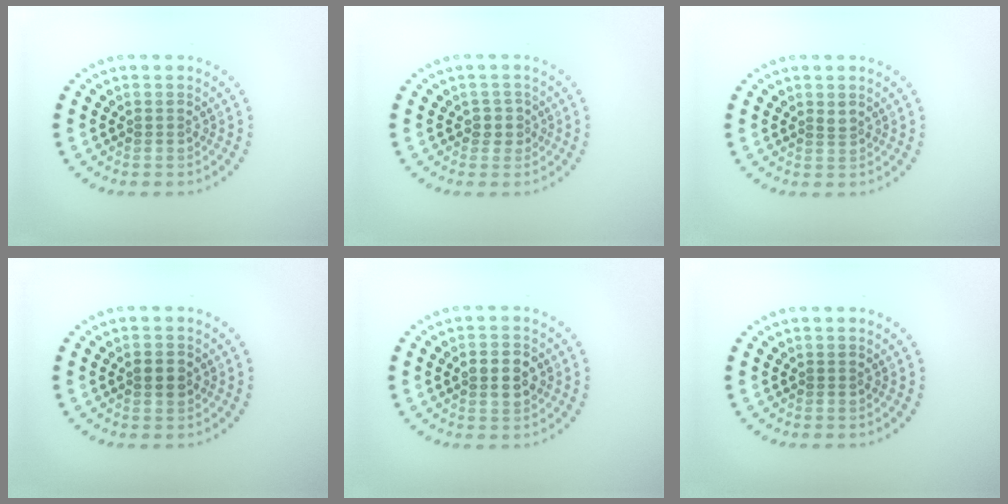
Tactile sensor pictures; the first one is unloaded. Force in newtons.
{"total": 1.4, "press": 1.1, "slide": 0.9}
{"total": 0.8, "press": 0.3, "slide": 0.7}
{"total": 2.0, "press": 2.0, "slide": 0.0}
{"total": 2.9, "press": 2.9, "slide": 0.1}
{"total": 0.0}